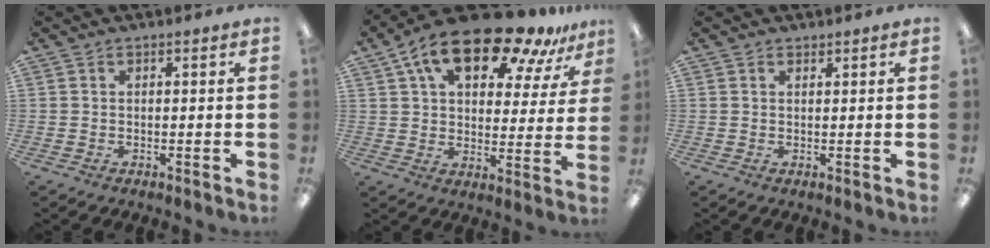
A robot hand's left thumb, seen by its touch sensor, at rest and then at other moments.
{"total": 19.2, "force": [12.3, 8.4, 12.2], "torque": [-0.204, -0.064, 0.208]}
{"total": 0.8, "force": [0.7, 0.3, 0.2], "torque": [-0.004, -0.001, 0.014]}